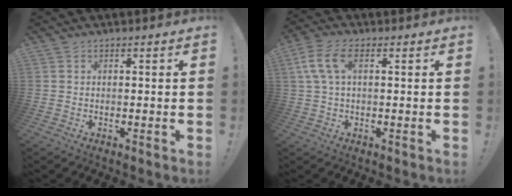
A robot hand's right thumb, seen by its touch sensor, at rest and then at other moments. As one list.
[{"total": 7.7, "force": [2.1, 3.7, 6.4], "torque": [-0.139, 0.009, 0.045]}]